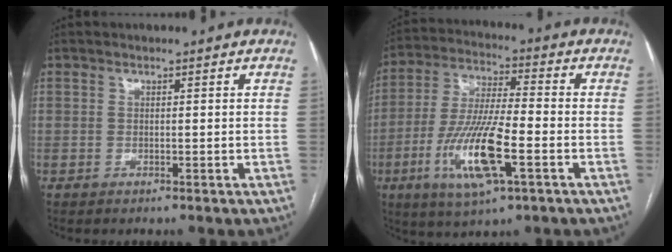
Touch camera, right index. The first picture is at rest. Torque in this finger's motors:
{"motor_torque": [1.49, -0.64, 0.63, 0.21]}